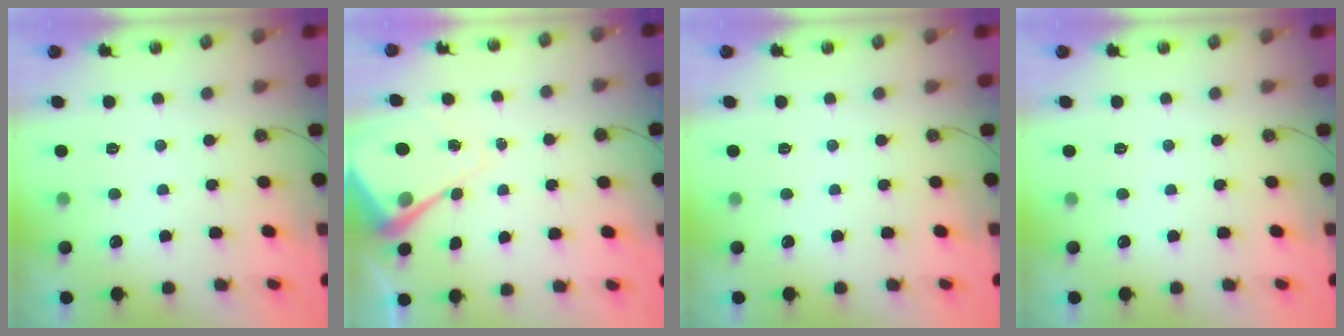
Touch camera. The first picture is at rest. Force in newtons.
{"total": 8.4, "press": 8.4, "slide": 0.7}
{"total": 0.0}
{"total": 0.0}